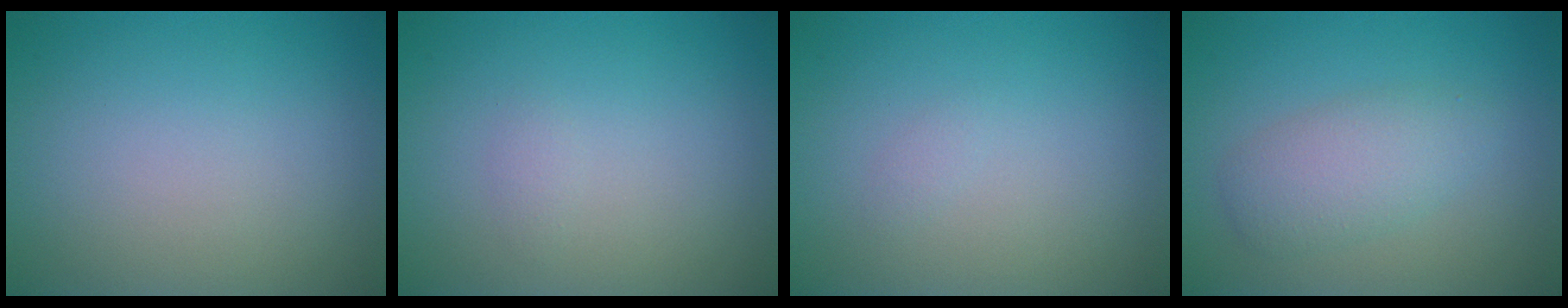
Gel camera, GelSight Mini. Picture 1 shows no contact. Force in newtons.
{"total": 0.5, "press": 0.5, "slide": 0.1}
{"total": 0.5, "press": 0.5, "slide": 0.0}
{"total": 3.2, "press": 3.2, "slide": 0.0}